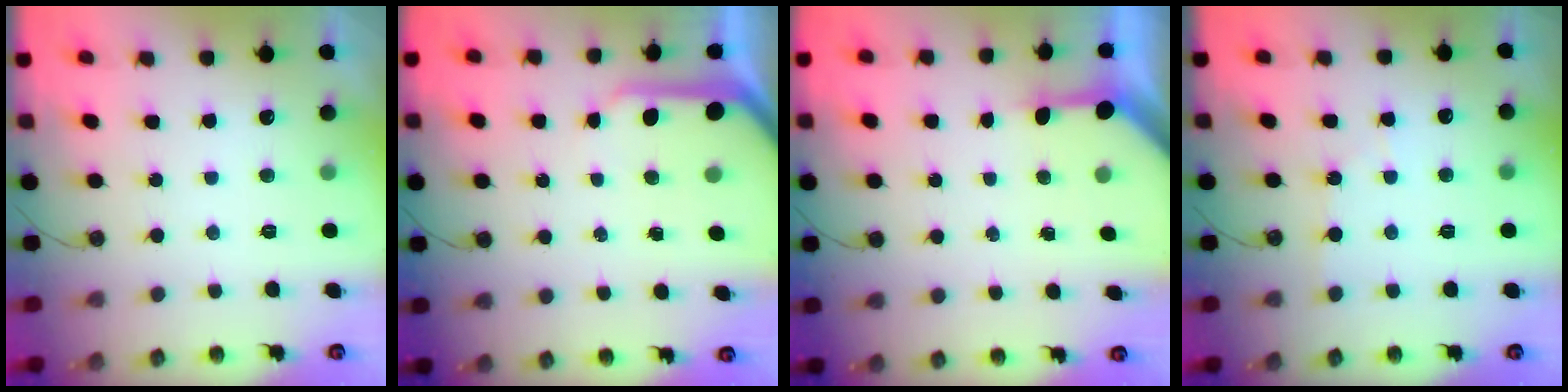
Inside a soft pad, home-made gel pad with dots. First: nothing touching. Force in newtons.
{"total": 7.2, "press": 7.2, "slide": 0.7}
{"total": 3.4, "press": 3.4, "slide": 0.4}
{"total": 3.3, "press": 3.2, "slide": 0.5}